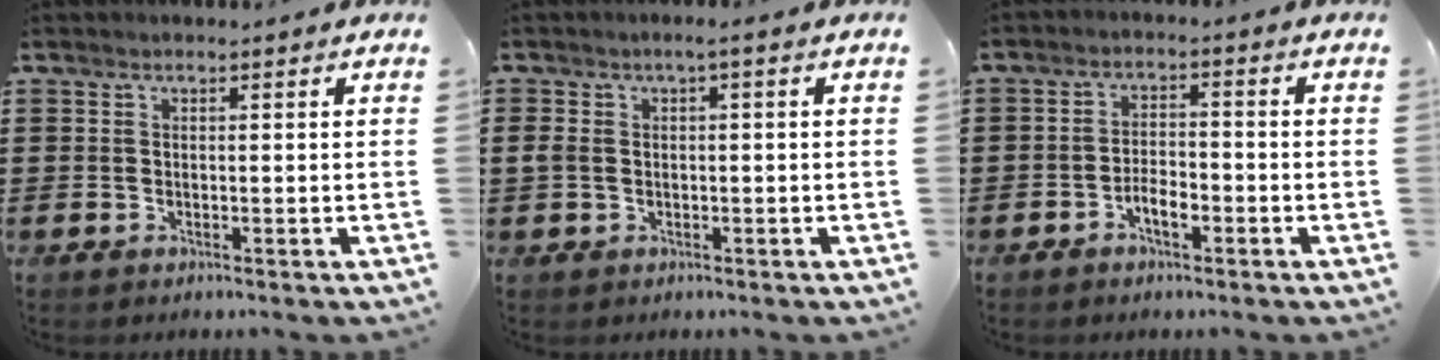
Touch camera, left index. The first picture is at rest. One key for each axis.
{"total": 2.2, "fx": -0.6, "fy": 0.9, "fz": 2.0, "tx": -0.051, "ty": -0.004, "tz": -0.018}
{"total": 3.6, "fx": -2.0, "fy": 1.4, "fz": 2.6, "tx": -0.046, "ty": 0.006, "tz": -0.037}